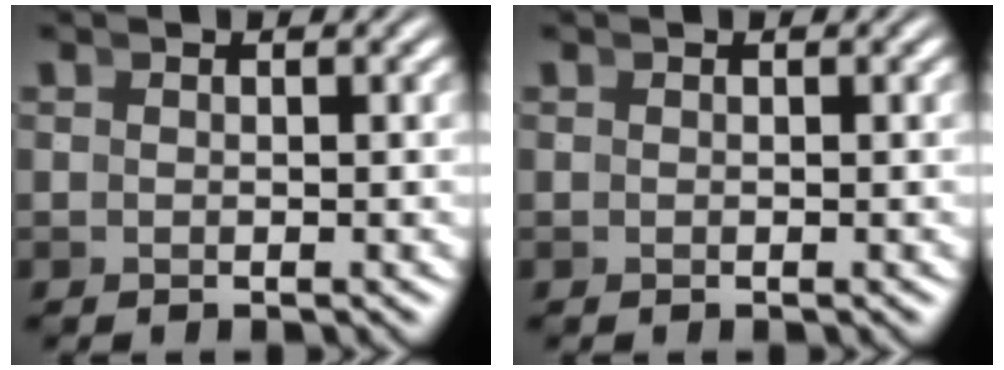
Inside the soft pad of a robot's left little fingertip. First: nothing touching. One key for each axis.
{"total": 0.0}